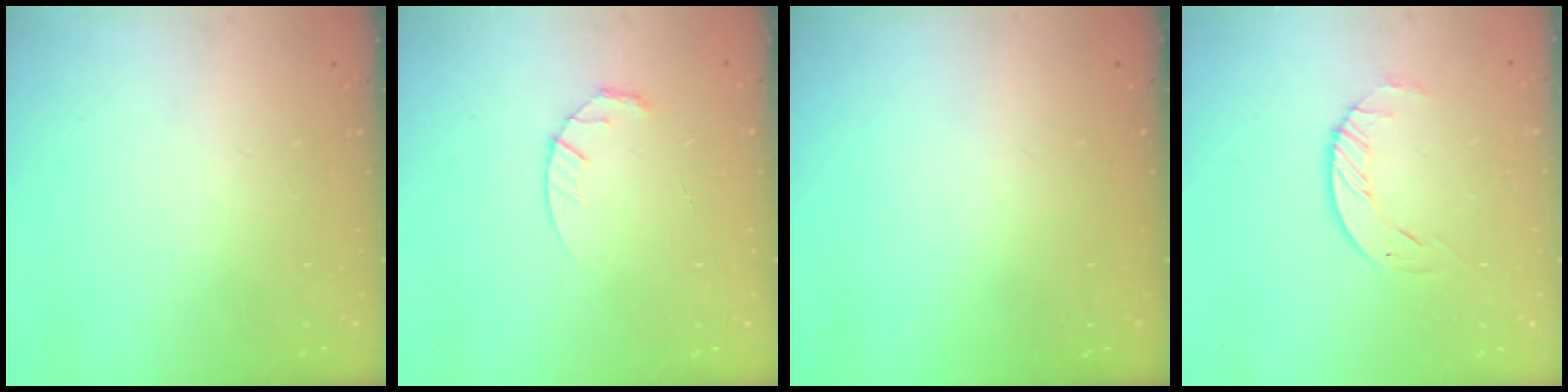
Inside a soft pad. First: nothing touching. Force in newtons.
{"total": 3.9, "press": 3.9, "slide": 0.5}
{"total": 0.0}
{"total": 3.5, "press": 3.5, "slide": 0.4}